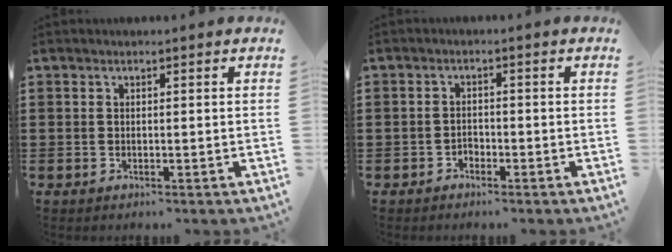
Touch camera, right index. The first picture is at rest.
{"total": 1.6, "force": [-1.3, 0.9, 0.1], "torque": [-0.008, 0.003, -0.029]}